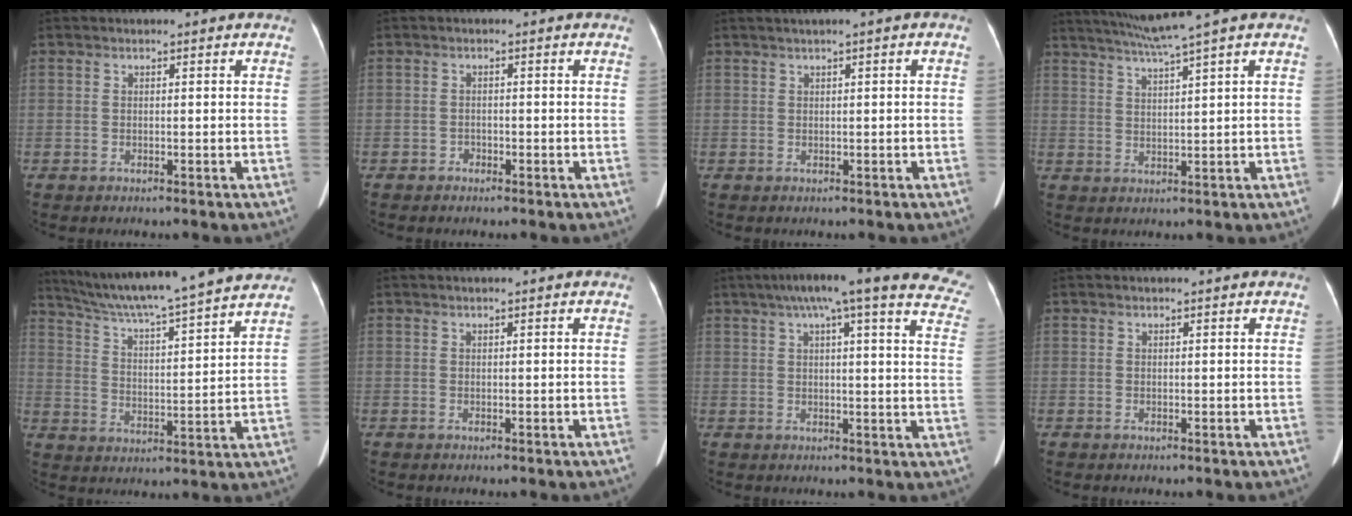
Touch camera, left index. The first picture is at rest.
{"total": 2.2, "force": [-2.1, 0.4, -0.7], "torque": [0.013, -0.001, -0.040]}
{"total": 1.2, "force": [-0.7, -0.3, 0.9], "torque": [-0.018, 0.005, -0.007]}
{"total": 6.3, "force": [4.9, -2.0, 3.5], "torque": [-0.064, 0.007, 0.090]}
{"total": 19.4, "force": [17.2, -0.6, 9.0], "torque": [-0.153, -0.001, 0.256]}
{"total": 1.1, "force": [-1.0, -0.3, -0.2], "torque": [0.000, 0.001, -0.010]}
{"total": 26.5, "force": [21.2, 3.3, 15.5], "torque": [-0.180, -0.003, 0.240]}
{"total": 0.9, "force": [-0.8, -0.2, -0.4], "torque": [0.008, 0.005, -0.013]}